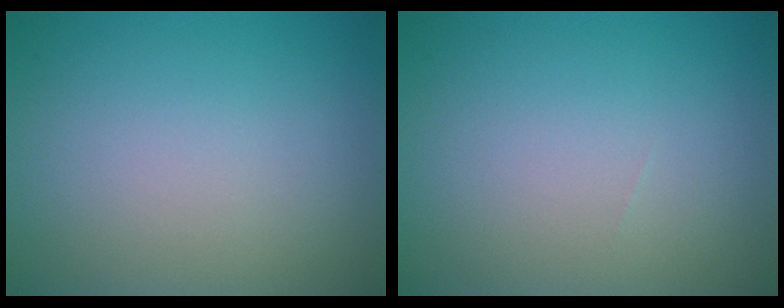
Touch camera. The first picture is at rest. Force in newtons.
{"total": 0.0}